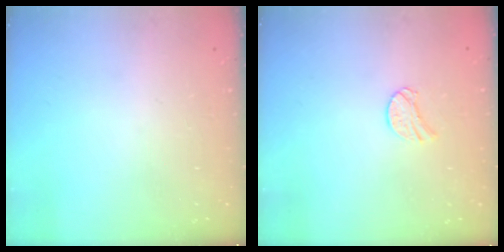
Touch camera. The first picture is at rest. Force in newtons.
{"total": 7.7, "press": 7.7, "slide": 0.2}